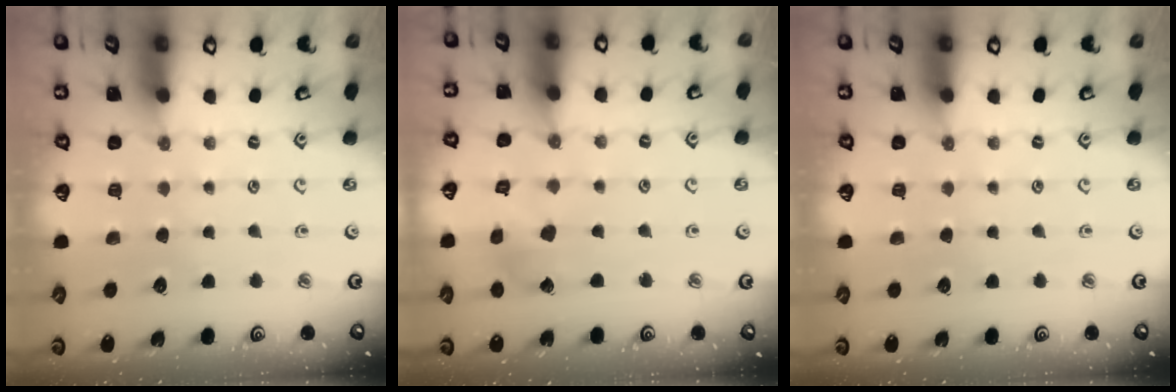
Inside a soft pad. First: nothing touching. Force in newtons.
{"total": 4.7, "press": 4.7, "slide": 0.5}
{"total": 0.0}